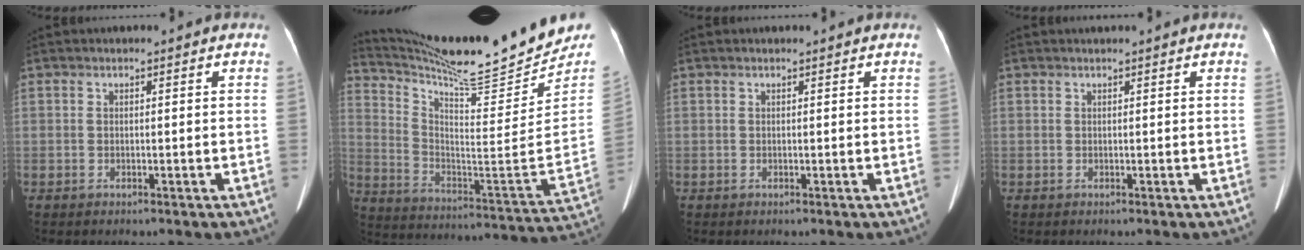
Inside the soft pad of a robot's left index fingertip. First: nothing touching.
{"total": 23.6, "force": [21.8, 0.9, 9.1], "torque": [-0.164, -0.088, 0.323]}
{"total": 0.0}
{"total": 1.0, "force": [0.9, -0.2, 0.4], "torque": [-0.008, 0.014, 0.020]}